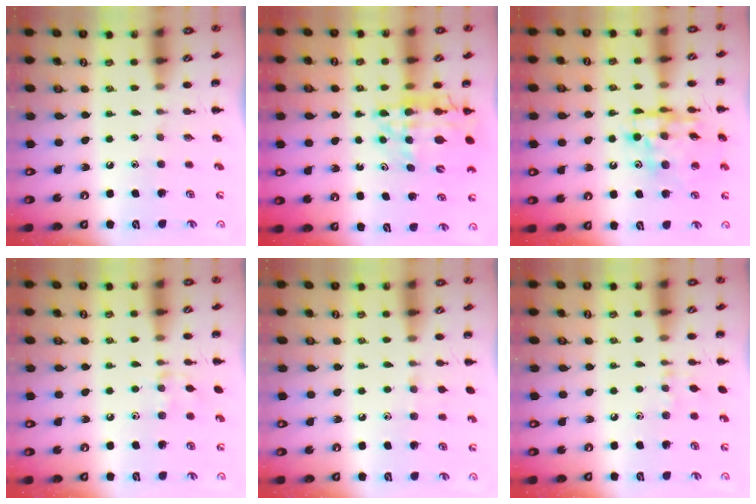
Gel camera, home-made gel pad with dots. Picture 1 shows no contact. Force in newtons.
{"total": 14.0, "press": 13.4, "slide": 4.0}
{"total": 12.6, "press": 12.2, "slide": 3.3}
{"total": 4.4, "press": 4.3, "slide": 1.0}
{"total": 4.4, "press": 4.0, "slide": 1.8}
{"total": 5.2, "press": 5.0, "slide": 1.3}